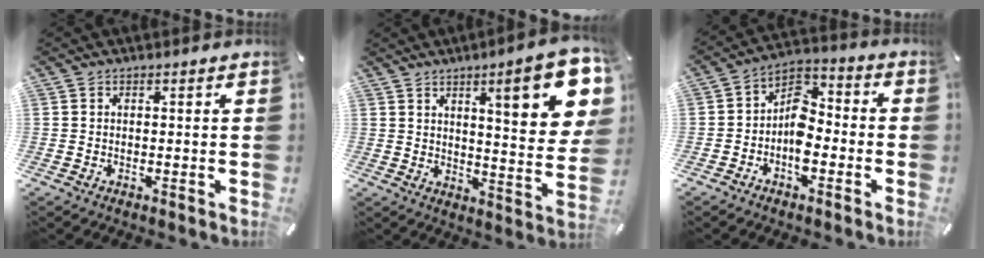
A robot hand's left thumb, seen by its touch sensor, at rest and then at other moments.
{"total": 17.0, "force": [8.3, 4.3, 14.2], "torque": [-0.189, -0.046, 0.120]}
{"total": 8.7, "force": [-4.0, 5.2, 5.7], "torque": [-0.117, 0.014, -0.076]}